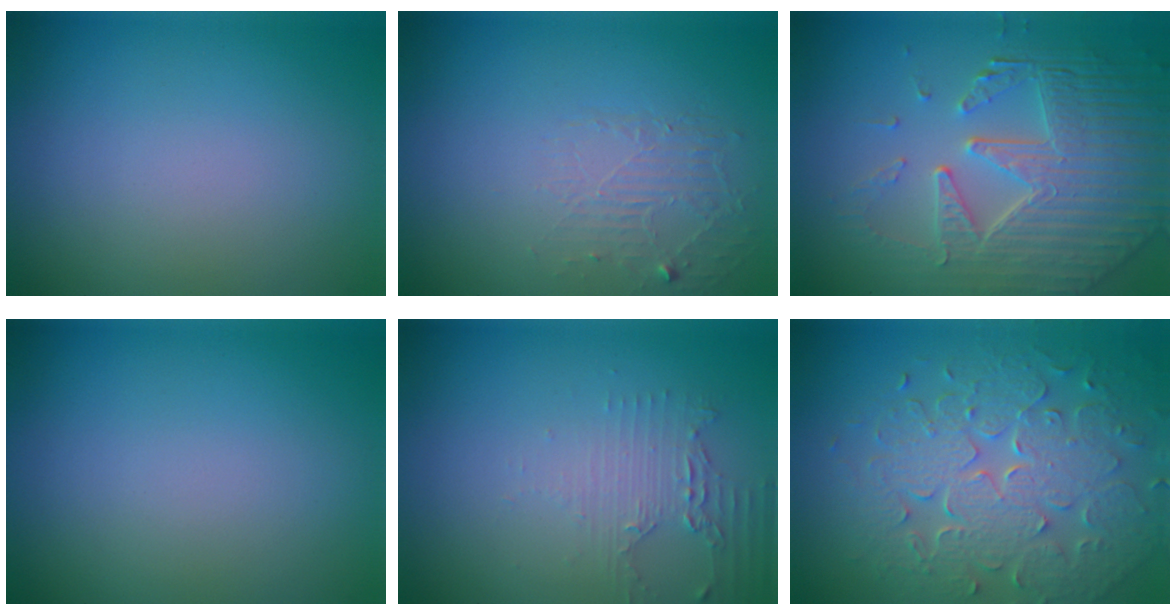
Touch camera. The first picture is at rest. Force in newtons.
{"total": 1.8, "press": 0.4, "slide": 1.8}
{"total": 7.7, "press": 5.5, "slide": 5.3}
{"total": 0.0}
{"total": 2.1, "press": 1.6, "slide": 1.4}
{"total": 7.8, "press": 5.6, "slide": 5.4}